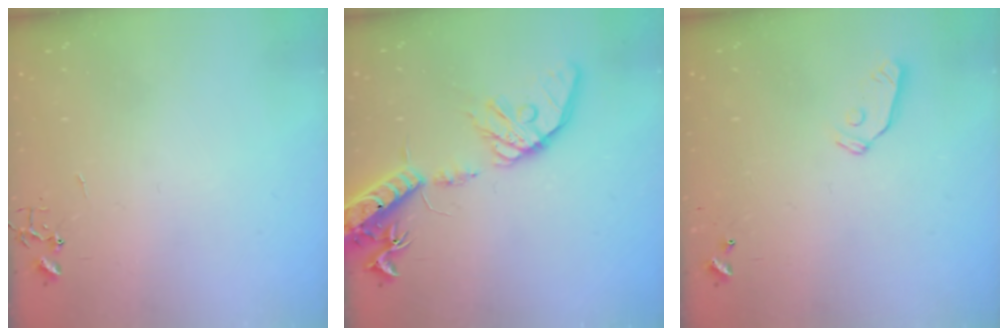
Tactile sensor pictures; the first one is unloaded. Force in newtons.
{"total": 19.4, "press": 19.1, "slide": 3.3}
{"total": 5.5, "press": 5.5, "slide": 0.2}